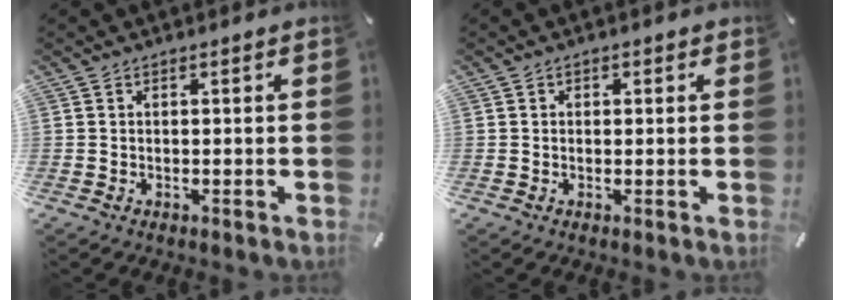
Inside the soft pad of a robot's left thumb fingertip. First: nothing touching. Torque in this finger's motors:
{"motor_torque": [0.09, -0.14, 0.09, 0.17, -0.04]}